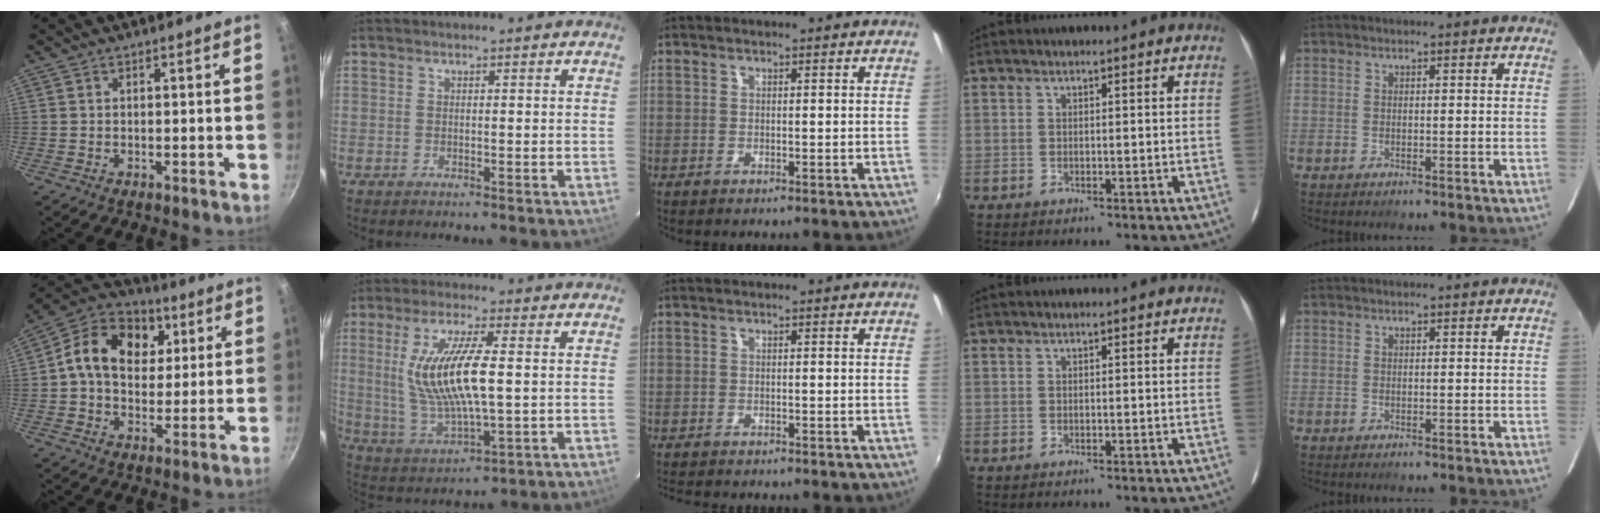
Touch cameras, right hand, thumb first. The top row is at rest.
{"thumb": {"total": 15.9, "force": [4.0, 11.8, 9.8], "torque": [-0.141, 0.009, 0.047]}, "index": {"total": 14.9, "force": [1.4, 3.8, 14.3], "torque": [-0.281, -0.007, 0.040]}, "middle": {"total": 3.1, "force": [-2.8, 0.6, 1.1], "torque": [-0.027, -0.017, -0.048]}}